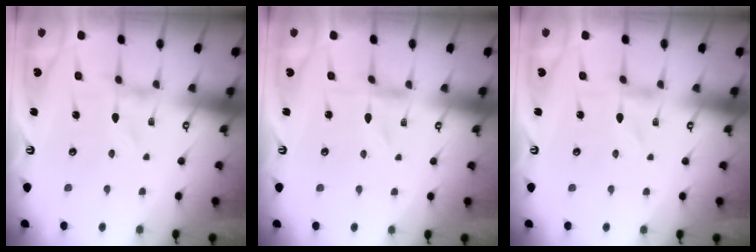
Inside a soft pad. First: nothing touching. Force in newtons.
{"total": 0.0}
{"total": 0.0}